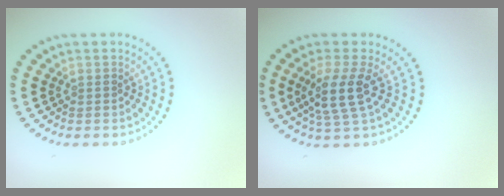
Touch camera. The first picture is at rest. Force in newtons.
{"total": 3.7, "press": 2.9, "slide": 2.2}